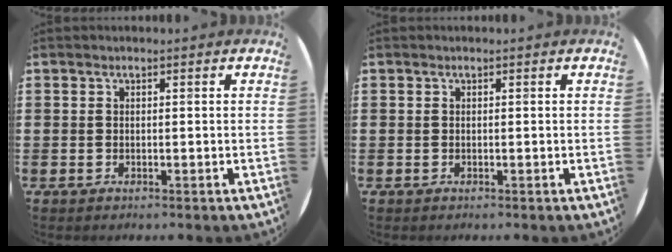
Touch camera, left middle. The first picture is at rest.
{"total": 0.0}